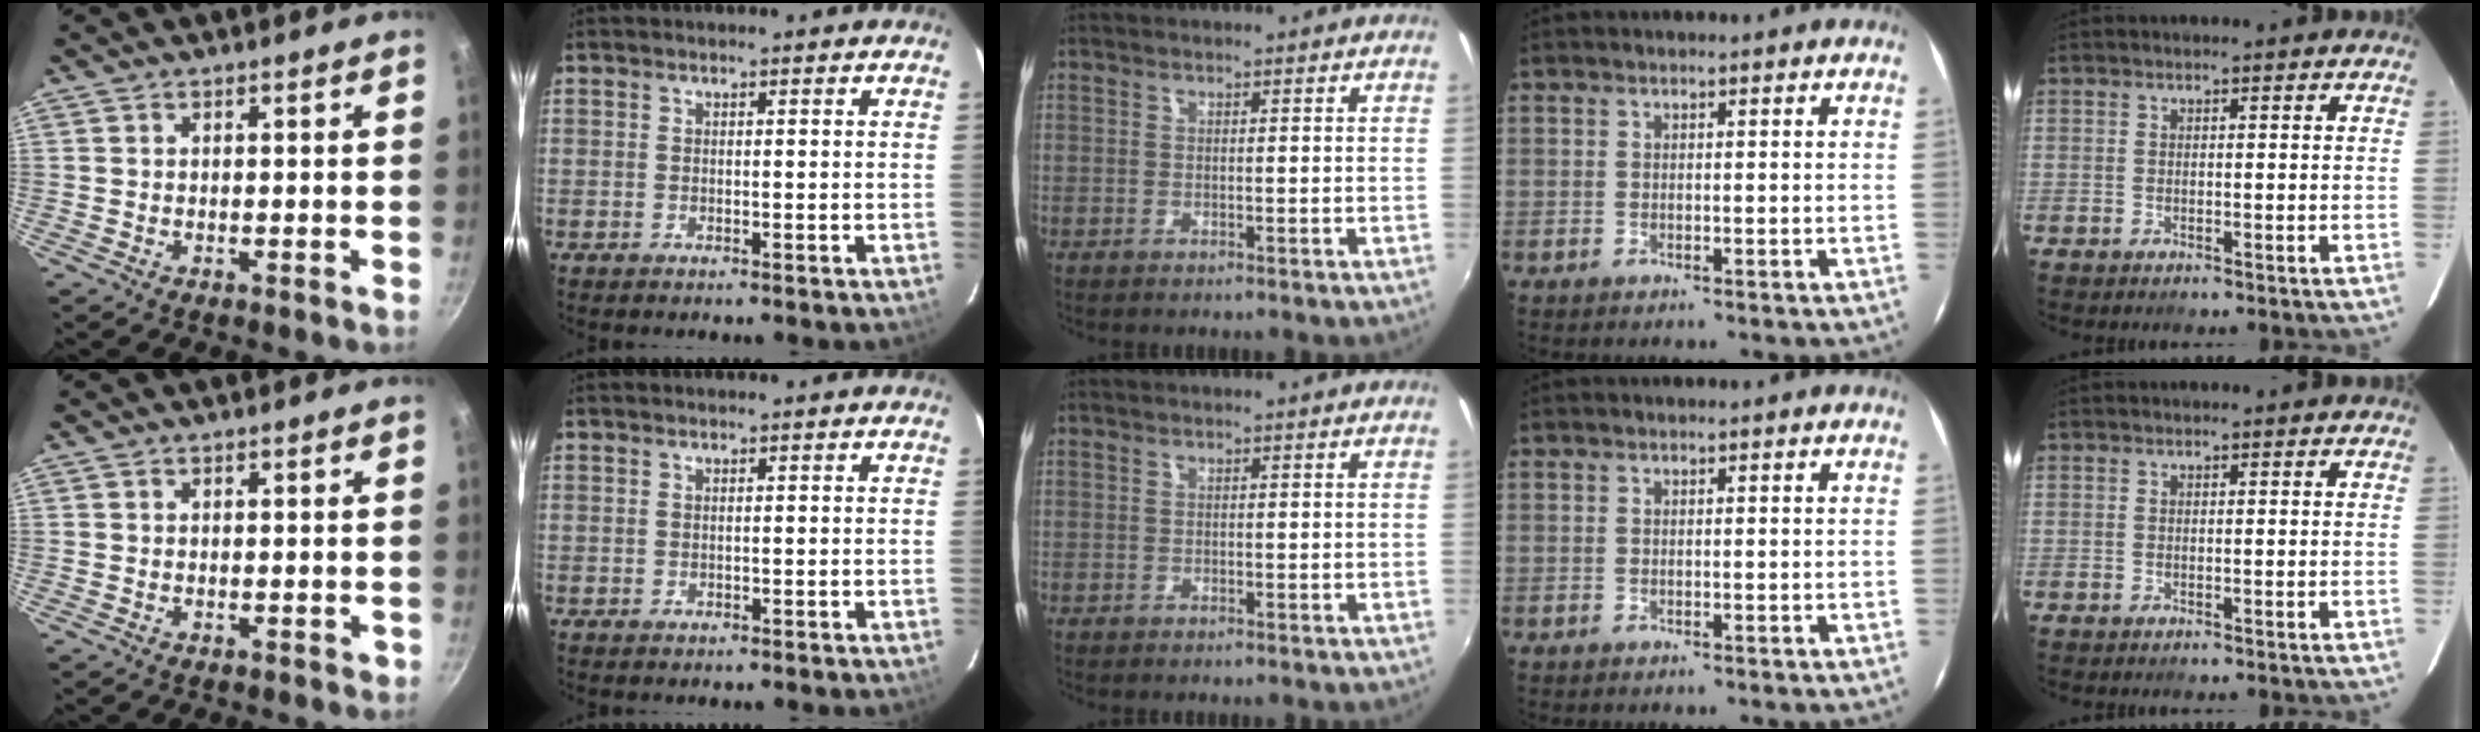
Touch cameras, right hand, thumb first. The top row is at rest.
{"thumb": {"total": 0.9, "force": [-0.2, 0.7, 0.6], "torque": [-0.002, 0.003, -0.002]}}